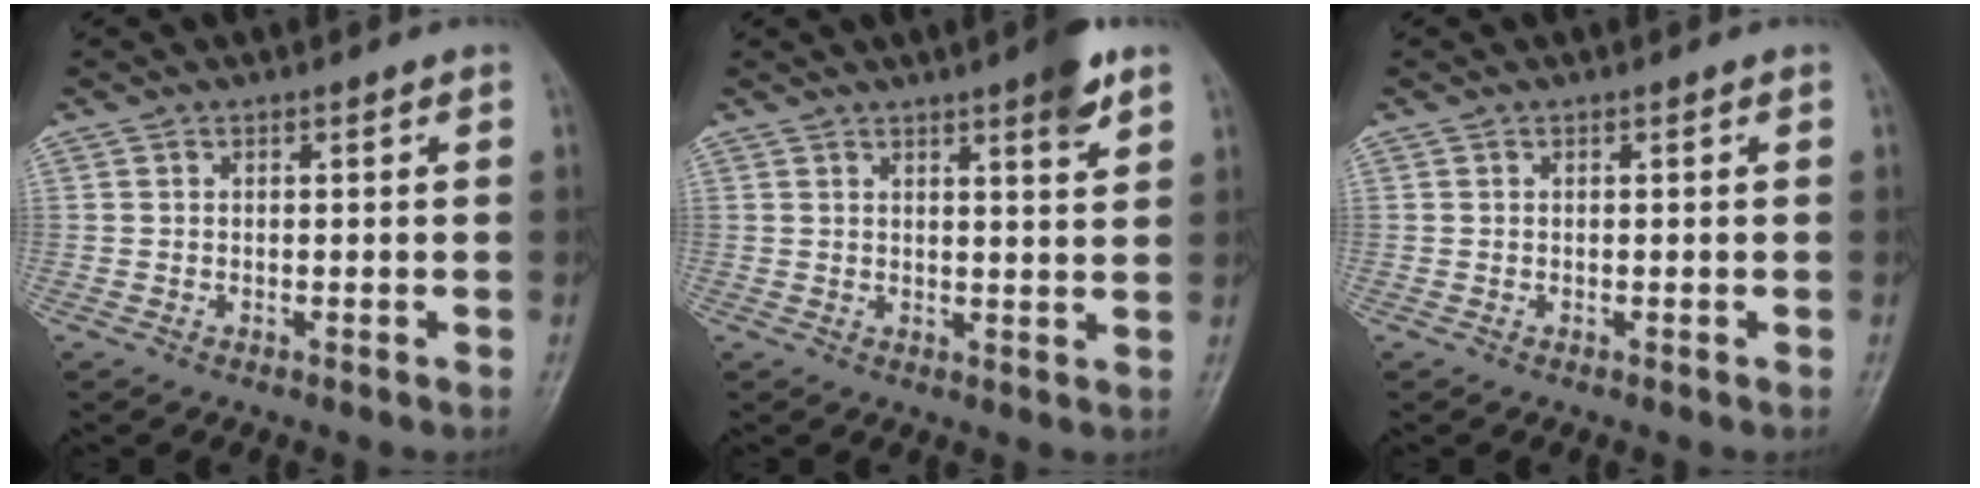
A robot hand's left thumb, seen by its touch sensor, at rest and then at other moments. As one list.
[{"total": 5.6, "force": [3.5, 0.9, 4.3], "torque": [-0.053, -0.019, 0.046]}, {"total": 0.0}]